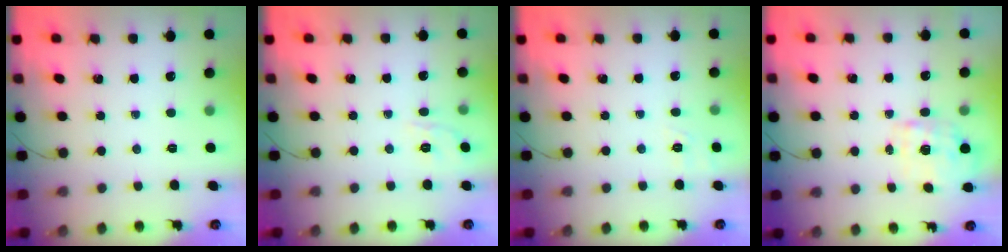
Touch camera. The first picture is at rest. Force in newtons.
{"total": 5.6, "press": 5.4, "slide": 1.6}
{"total": 1.8, "press": 0.2, "slide": 1.8}
{"total": 1.8, "press": 1.8, "slide": 0.5}